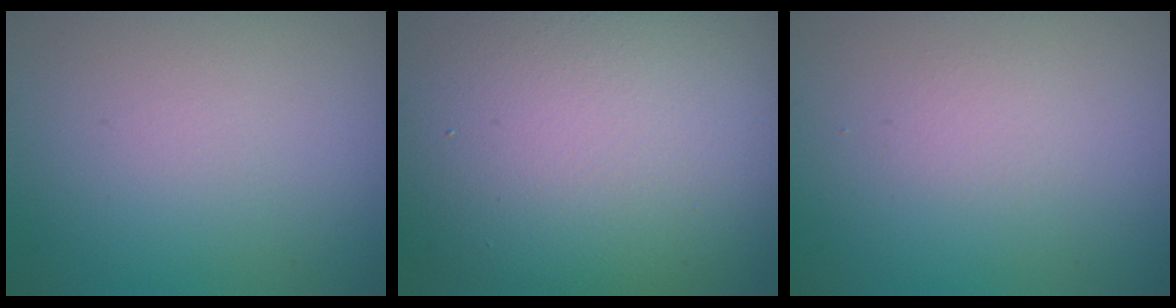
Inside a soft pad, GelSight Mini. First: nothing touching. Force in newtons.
{"total": 14.5, "press": 14.5, "slide": 0.7}
{"total": 0.7, "press": 0.7, "slide": 0.0}